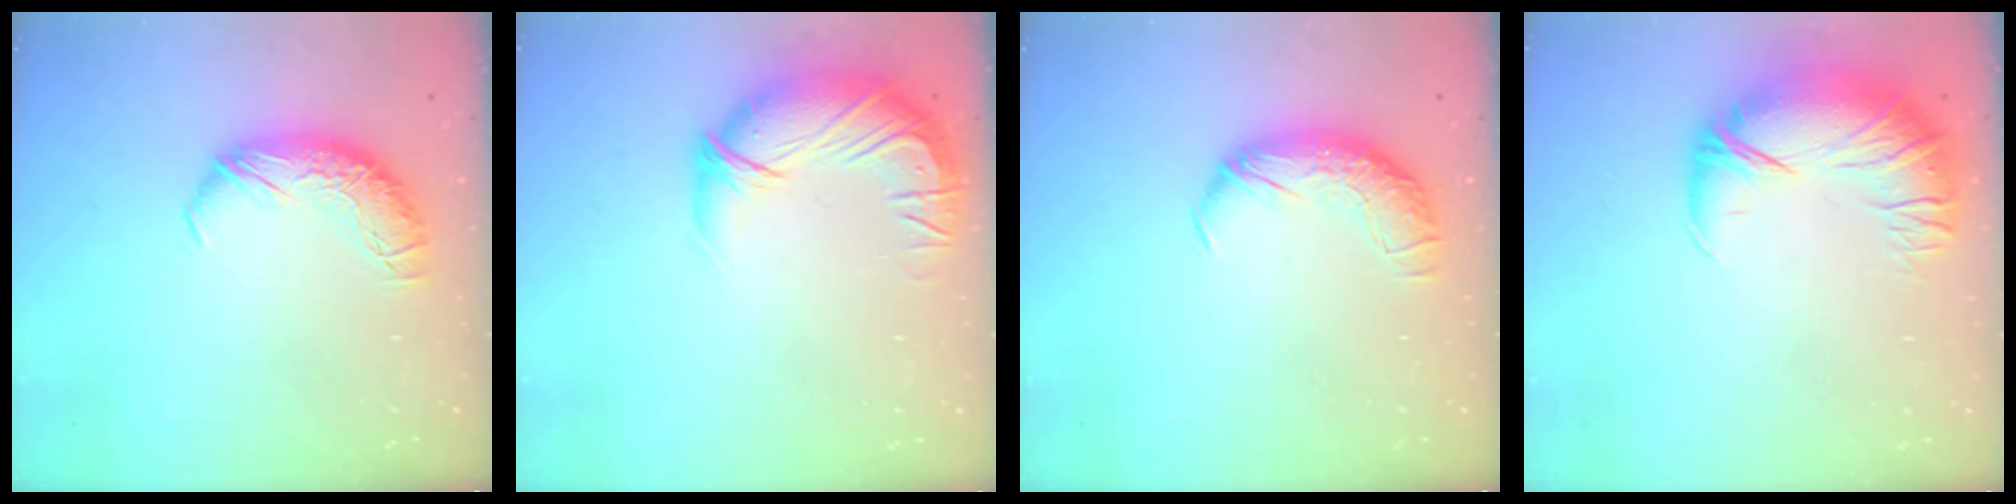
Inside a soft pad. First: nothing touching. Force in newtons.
{"total": 3.0, "press": 0.1, "slide": 3.0}
{"total": 1.8, "press": 0.7, "slide": 1.6}
{"total": 2.9, "press": 0.7, "slide": 2.9}